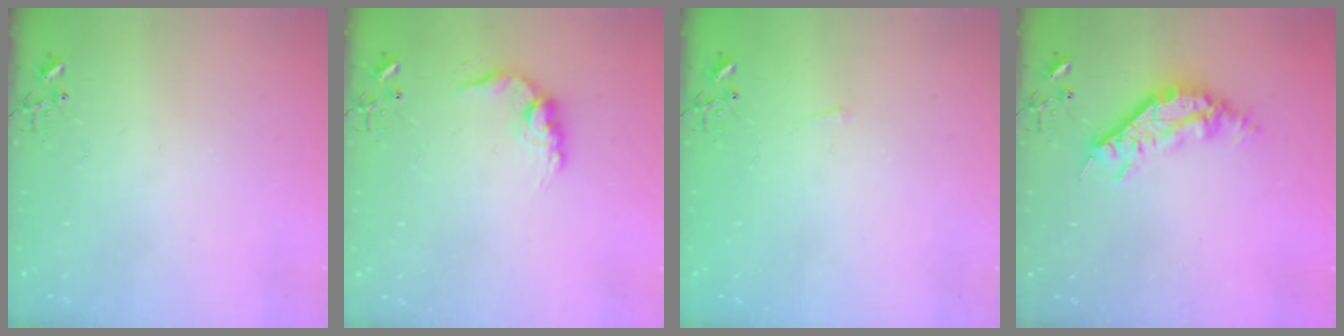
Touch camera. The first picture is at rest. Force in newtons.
{"total": 11.4, "press": 11.4, "slide": 0.6}
{"total": 2.7, "press": 2.7, "slide": 0.4}
{"total": 15.5, "press": 15.5, "slide": 0.6}